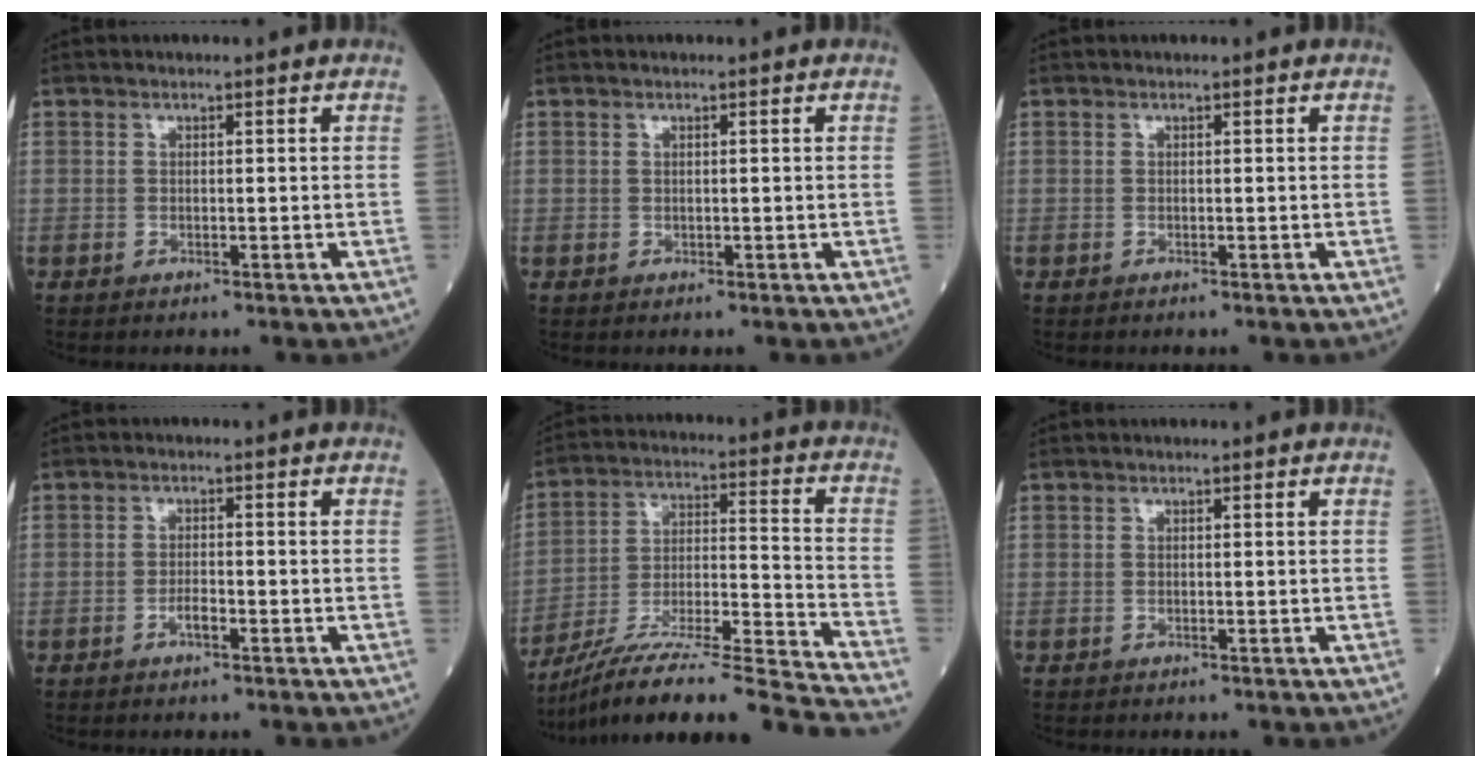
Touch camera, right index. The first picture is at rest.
{"total": 0.0}
{"total": 0.0}
{"total": 1.8, "force": [-0.9, 0.5, 1.5], "torque": [-0.027, 0.004, -0.016]}
{"total": 24.6, "force": [-21.8, -1.5, 11.3], "torque": [-0.151, -0.012, -0.347]}
{"total": 0.0}